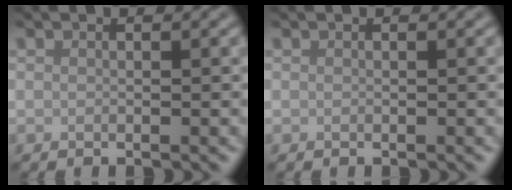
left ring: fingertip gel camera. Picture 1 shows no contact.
{"total": 0.0}